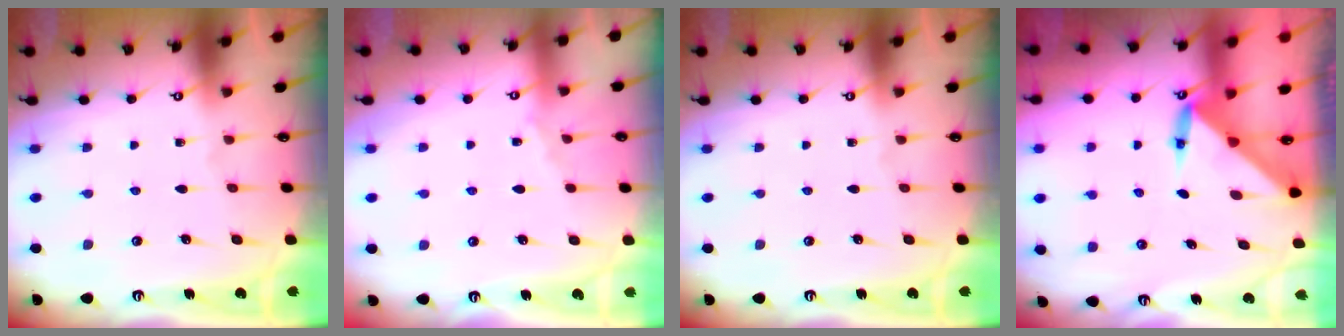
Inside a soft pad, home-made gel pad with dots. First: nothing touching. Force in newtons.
{"total": 2.8, "press": 2.8, "slide": 0.5}
{"total": 0.0}
{"total": 3.5, "press": 3.5, "slide": 0.2}